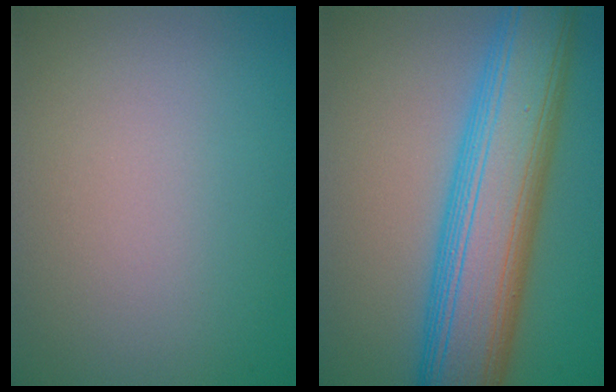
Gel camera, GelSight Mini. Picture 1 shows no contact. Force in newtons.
{"total": 11.1, "press": 11.1, "slide": 0.1}